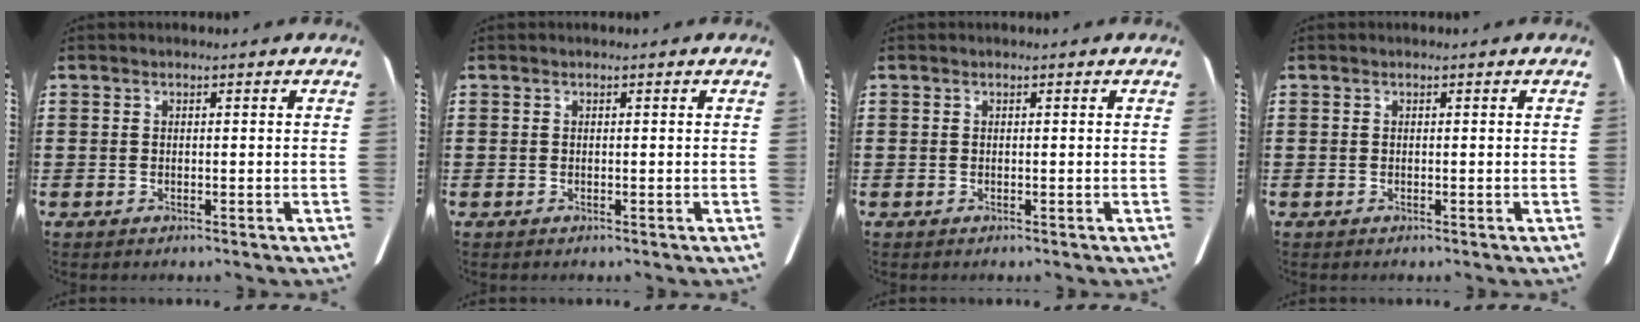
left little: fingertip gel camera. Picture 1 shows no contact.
{"total": 0.0}
{"total": 0.0}
{"total": 0.0}